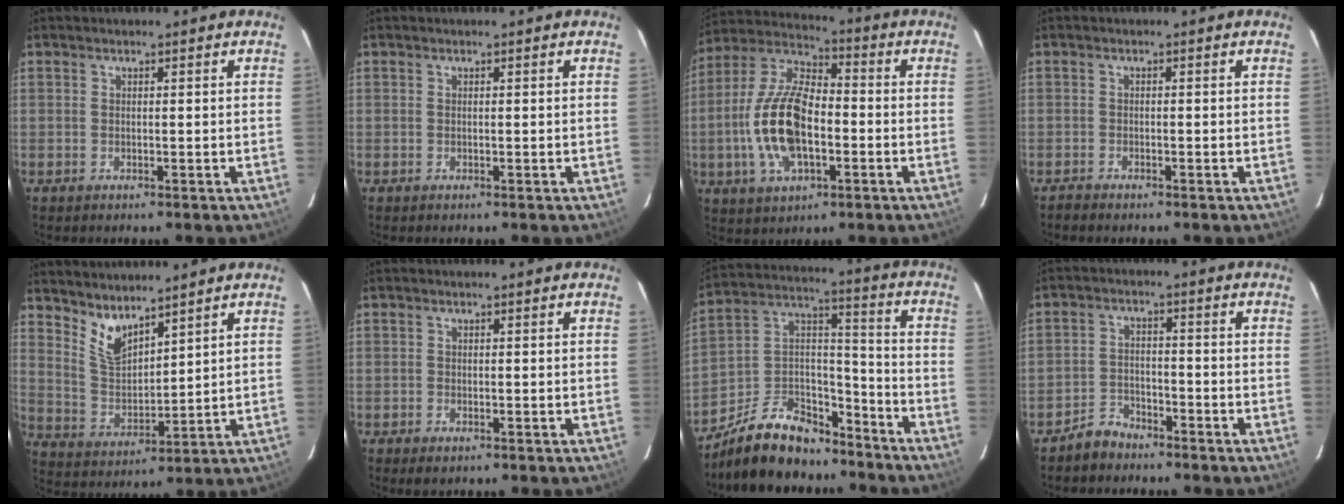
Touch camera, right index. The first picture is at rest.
{"total": 0.0}
{"total": 16.6, "force": [-3.5, 7.8, 14.2], "torque": [-0.301, 0.003, -0.066]}
{"total": 1.9, "force": [-1.7, 0.4, 0.6], "torque": [-0.022, -0.005, -0.031]}
{"total": 7.1, "force": [5.7, 2.3, 3.6], "torque": [-0.067, -0.008, 0.119]}
{"total": 1.4, "force": [-0.9, 0.6, 0.8], "torque": [-0.014, -0.005, -0.017]}
{"total": 17.0, "force": [-12.8, 8.4, 7.3], "torque": [-0.157, 0.054, -0.204]}
{"total": 4.7, "force": [-4.0, 2.4, 0.6], "torque": [-0.025, 0.015, -0.073]}